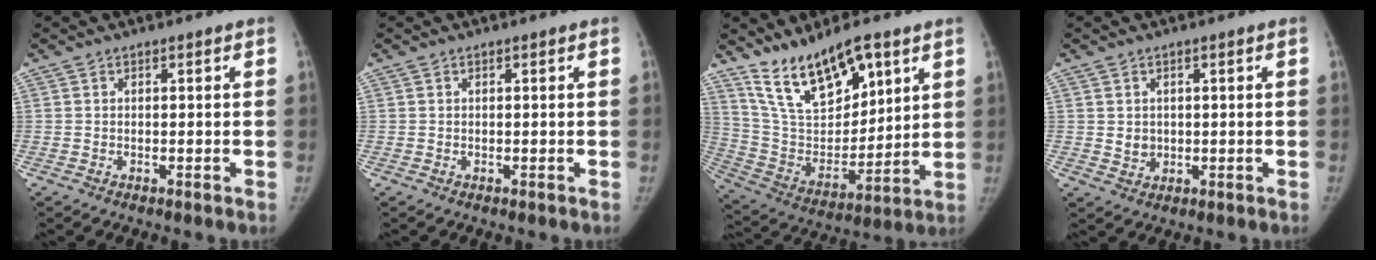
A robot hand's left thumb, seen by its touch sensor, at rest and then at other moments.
{"total": 0.0}
{"total": 17.8, "force": [11.4, 7.5, 11.4], "torque": [-0.157, -0.058, 0.224]}
{"total": 2.7, "force": [0.4, 2.4, 1.2], "torque": [-0.009, -0.003, 0.013]}